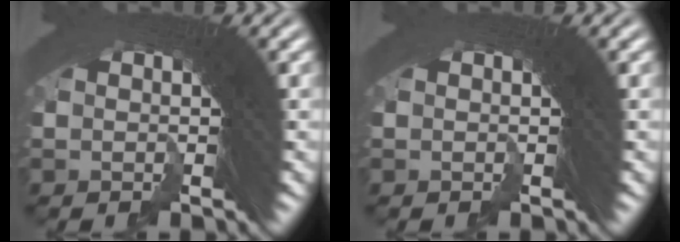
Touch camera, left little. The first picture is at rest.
{"total": 0.0}